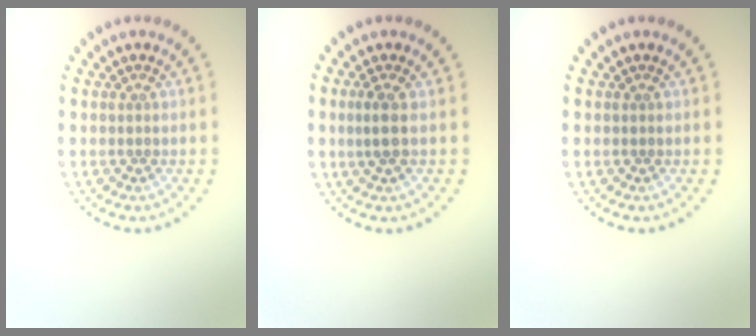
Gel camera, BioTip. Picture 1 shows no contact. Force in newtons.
{"total": 1.6, "press": 1.3, "slide": 0.9}
{"total": 0.0}